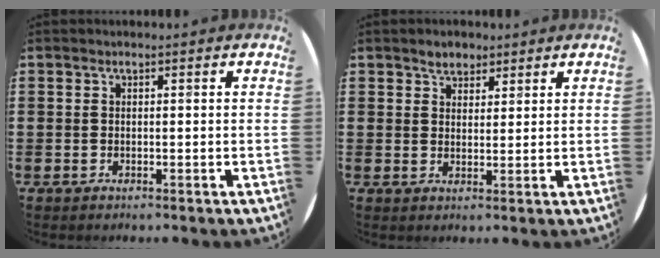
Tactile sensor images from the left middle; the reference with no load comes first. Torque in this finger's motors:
{"motor_torque": [0.56, -0.48, 0.04, 0.01]}